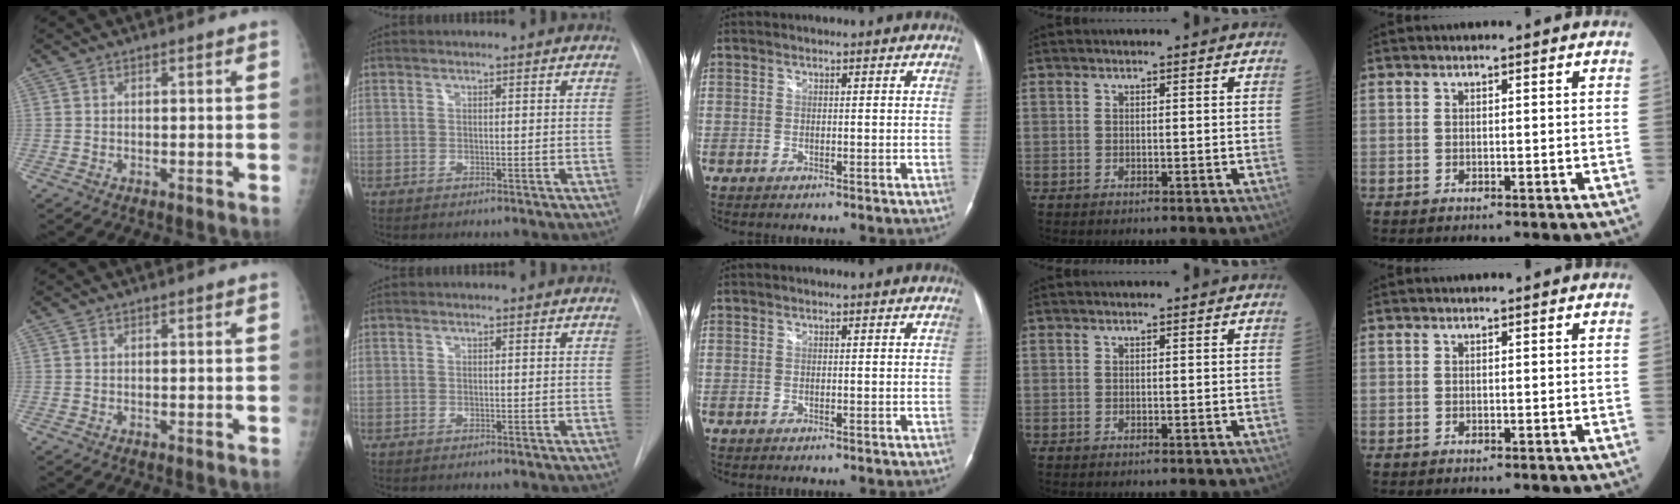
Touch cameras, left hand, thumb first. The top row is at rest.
{}